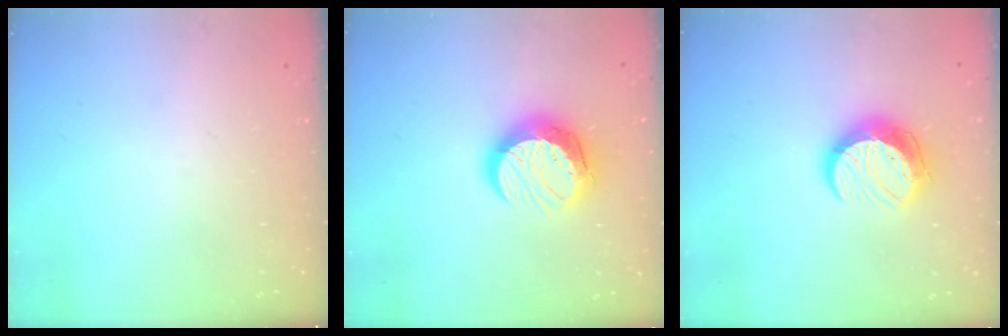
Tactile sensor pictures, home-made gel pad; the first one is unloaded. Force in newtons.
{"total": 13.0, "press": 13.0, "slide": 0.9}
{"total": 13.9, "press": 13.8, "slide": 0.7}